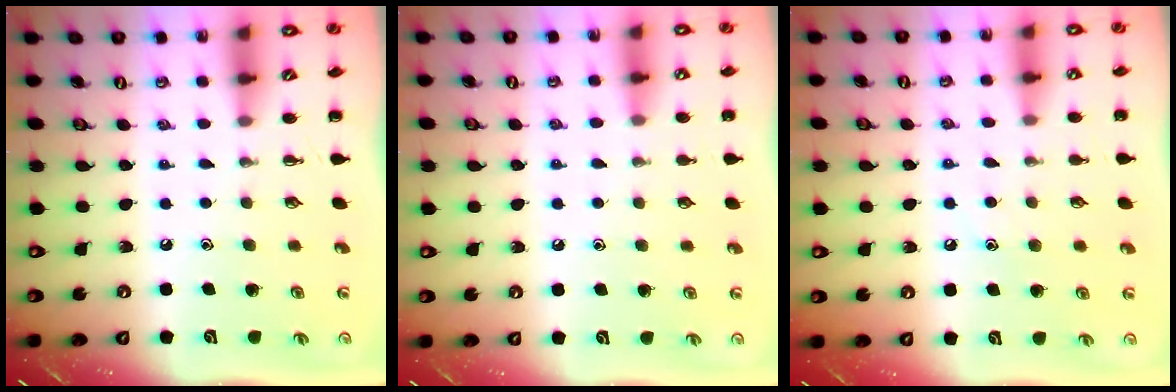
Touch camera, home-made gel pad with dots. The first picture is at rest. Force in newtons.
{"total": 6.6, "press": 6.3, "slide": 1.9}
{"total": 7.3, "press": 7.1, "slide": 1.6}